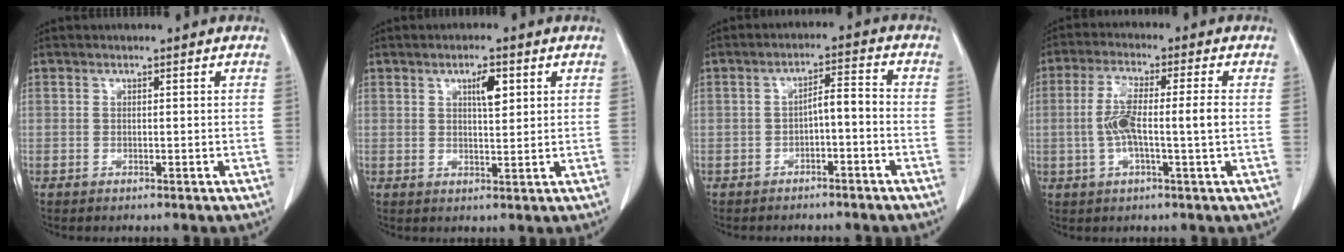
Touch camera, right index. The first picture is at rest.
{"total": 3.7, "force": [1.5, 1.0, 3.2], "torque": [-0.053, 0.001, 0.026]}
{"total": 4.1, "force": [-1.6, 1.1, 3.6], "torque": [-0.057, 0.019, -0.022]}
{"total": 7.7, "force": [-0.6, 0.6, 7.6], "torque": [-0.154, 0.011, -0.012]}